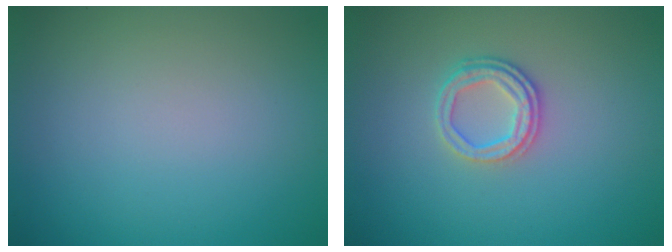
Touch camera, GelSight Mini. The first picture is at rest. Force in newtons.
{"total": 2.6, "press": 2.3, "slide": 1.1}